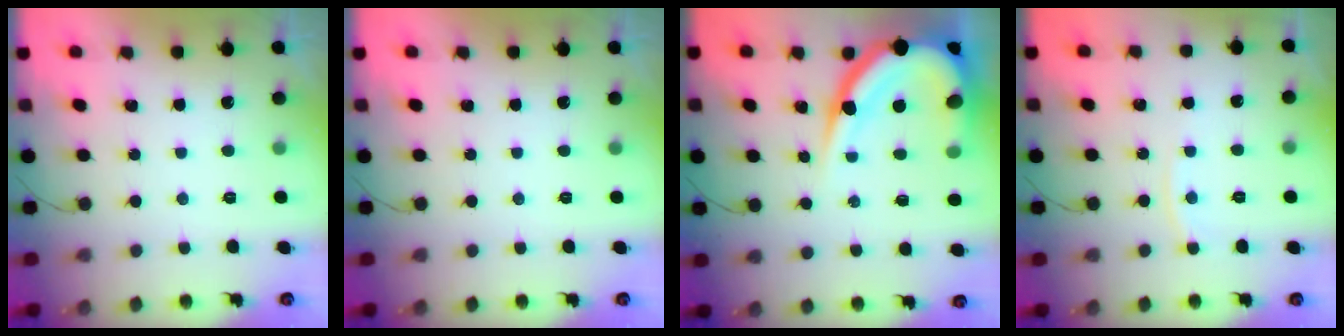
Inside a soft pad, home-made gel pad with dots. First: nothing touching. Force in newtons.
{"total": 0.0}
{"total": 18.4, "press": 18.3, "slide": 2.0}
{"total": 4.5, "press": 4.4, "slide": 0.6}